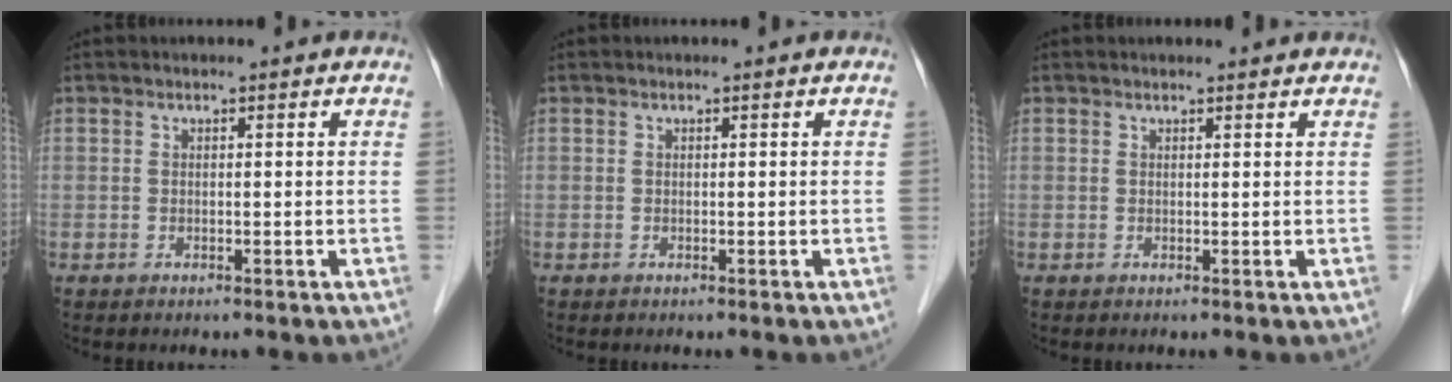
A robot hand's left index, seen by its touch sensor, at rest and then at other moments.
{"total": 0.0}
{"total": 2.5, "force": [2.5, 0.3, 0.5], "torque": [-0.010, 0.008, 0.022]}